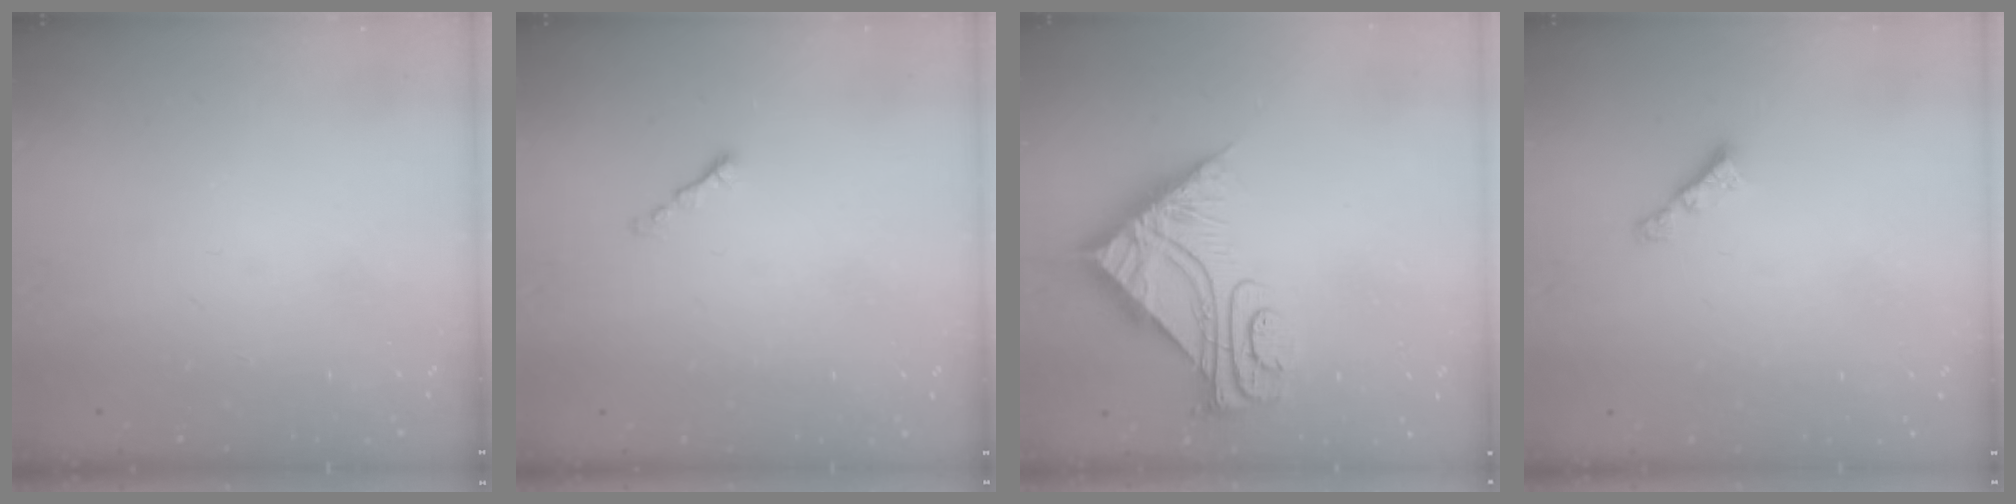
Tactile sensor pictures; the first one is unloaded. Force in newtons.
{"total": 0.8, "press": 0.6, "slide": 0.4}
{"total": 9.3, "press": 9.2, "slide": 0.9}
{"total": 3.5, "press": 3.5, "slide": 0.6}